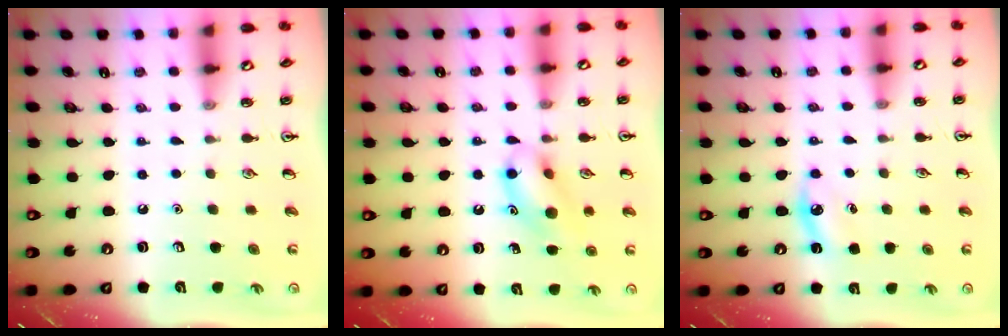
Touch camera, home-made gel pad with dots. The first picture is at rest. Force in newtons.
{"total": 11.8, "press": 11.7, "slide": 1.7}
{"total": 4.9, "press": 4.7, "slide": 1.6}